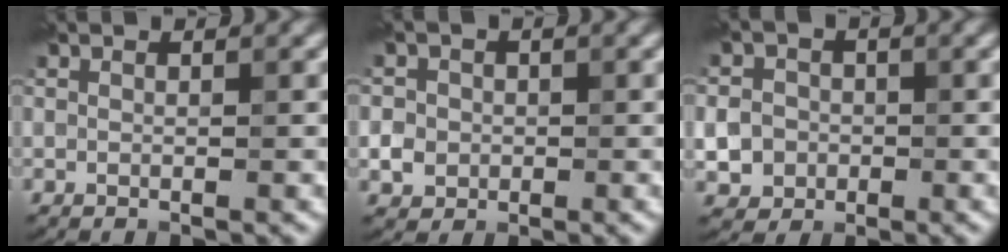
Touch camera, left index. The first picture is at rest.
{"total": 2.2, "force": [-0.2, 2.1, 0.7], "torque": [0.001, -0.001, -0.005]}
{"total": 6.2, "force": [-1.3, 5.8, 1.9], "torque": [-0.027, -0.002, -0.050]}